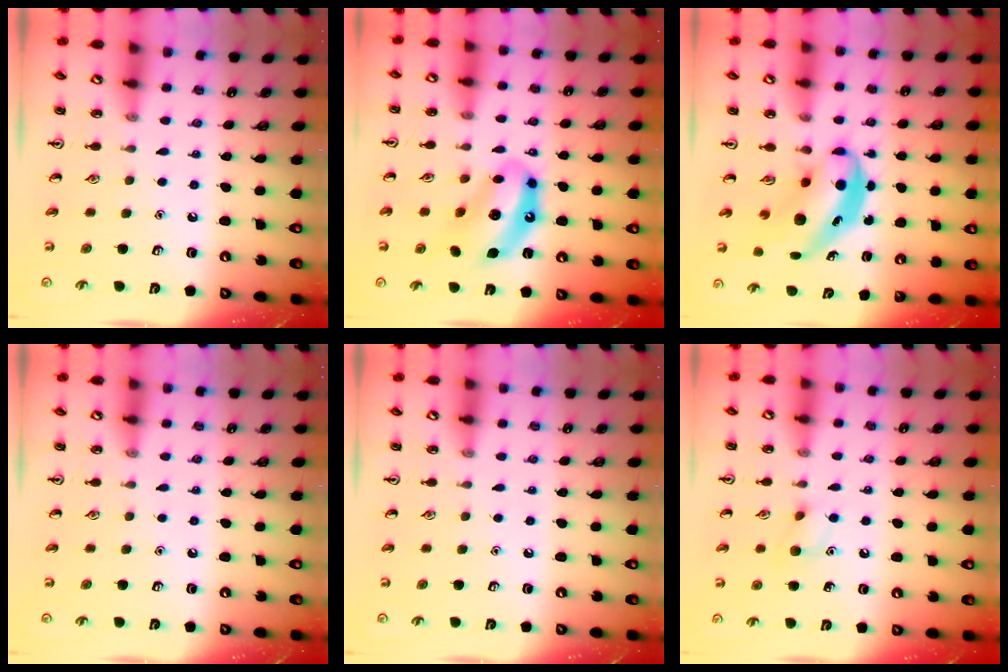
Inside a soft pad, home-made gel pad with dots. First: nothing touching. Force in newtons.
{"total": 11.5, "press": 10.9, "slide": 3.8}
{"total": 6.9, "press": 6.8, "slide": 1.2}
{"total": 0.0}
{"total": 0.0}
{"total": 7.2, "press": 7.1, "slide": 1.3}